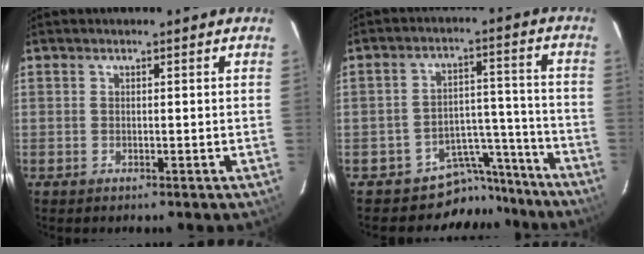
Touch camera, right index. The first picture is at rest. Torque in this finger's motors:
{"motor_torque": [0.37, -0.38, -0.04, -0.06]}